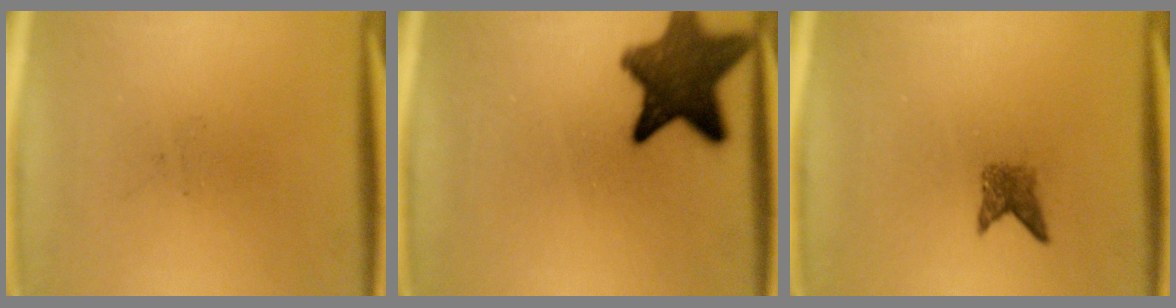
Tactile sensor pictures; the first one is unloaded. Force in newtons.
{"total": 11.4}
{"total": 2.1}